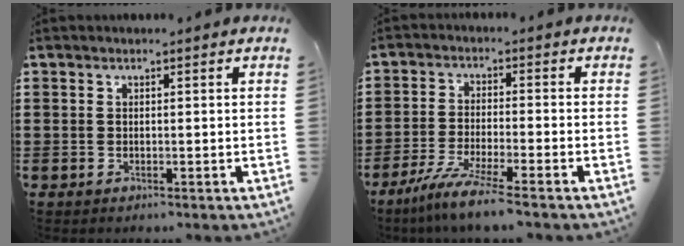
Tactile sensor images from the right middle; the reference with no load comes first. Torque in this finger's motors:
{"motor_torque": [1.69, -0.45, 0.19, 0.11]}